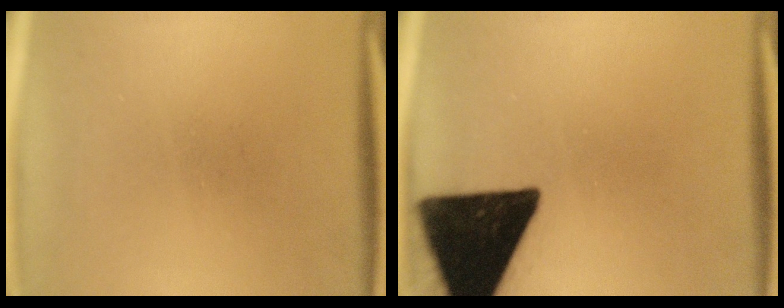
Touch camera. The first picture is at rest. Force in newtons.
{"total": 18.9}